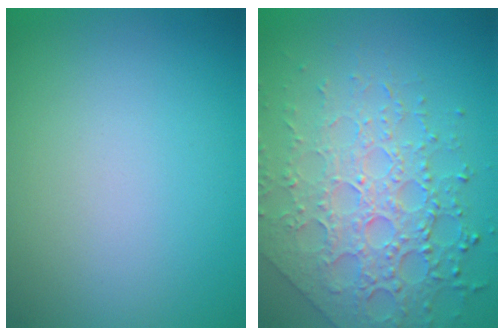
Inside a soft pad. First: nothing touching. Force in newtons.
{"total": 7.7, "press": 5.4, "slide": 5.5}